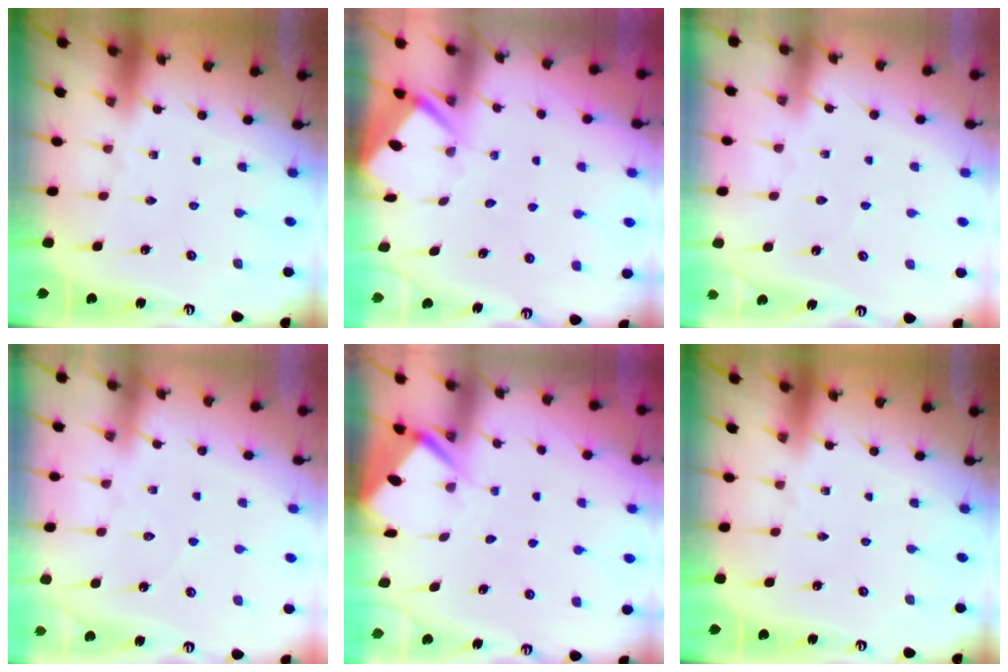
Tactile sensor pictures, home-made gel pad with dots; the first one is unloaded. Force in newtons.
{"total": 3.0, "press": 3.0, "slide": 0.3}
{"total": 2.6, "press": 2.6, "slide": 0.4}
{"total": 5.8, "press": 5.8, "slide": 0.7}
{"total": 3.6, "press": 3.6, "slide": 0.3}
{"total": 0.0}